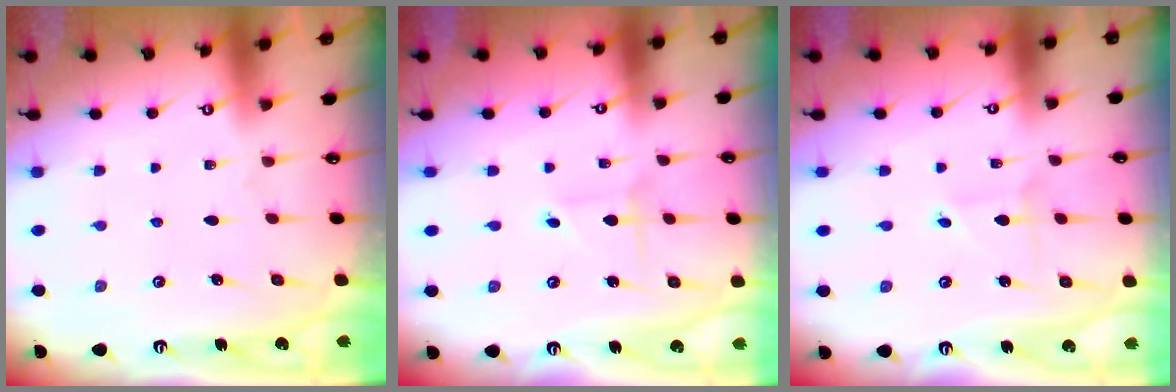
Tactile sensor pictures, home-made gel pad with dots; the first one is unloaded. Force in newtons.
{"total": 0.9, "press": 0.9, "slide": 0.0}
{"total": 1.8, "press": 1.8, "slide": 0.1}